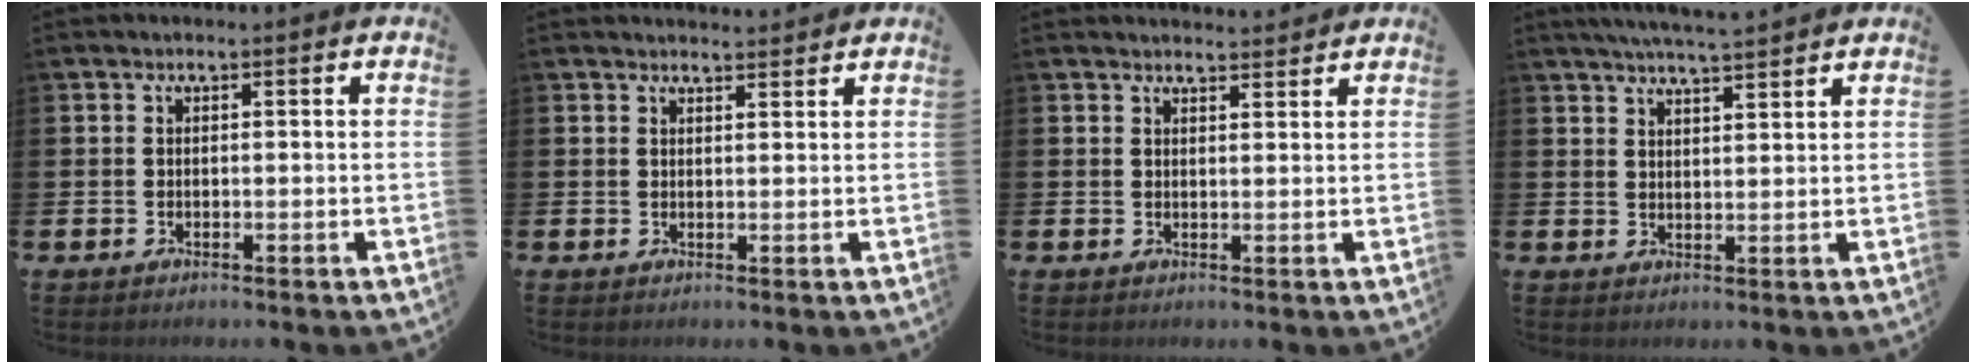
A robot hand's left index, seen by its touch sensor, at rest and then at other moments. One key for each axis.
{"total": 2.0, "fx": 2.0, "fy": 0.1, "fz": -0.1, "tx": 0.011, "ty": -0.014, "tz": 0.033}
{"total": 2.3, "fx": 2.3, "fy": 0.2, "fz": -0.1, "tx": 0.010, "ty": -0.017, "tz": 0.039}
{"total": 4.9, "fx": 4.7, "fy": -0.2, "fz": 1.1, "tx": -0.020, "ty": -0.023, "tz": 0.082}